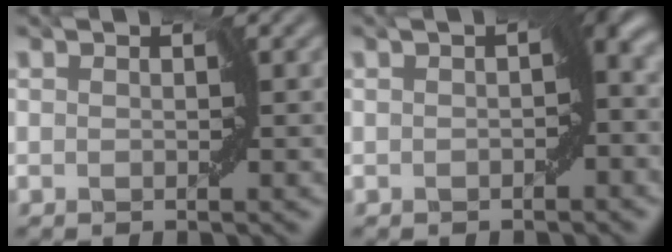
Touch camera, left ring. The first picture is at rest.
{"total": 4.5, "force": [-0.5, 2.1, 4.0], "torque": [-0.051, 0.004, -0.014]}